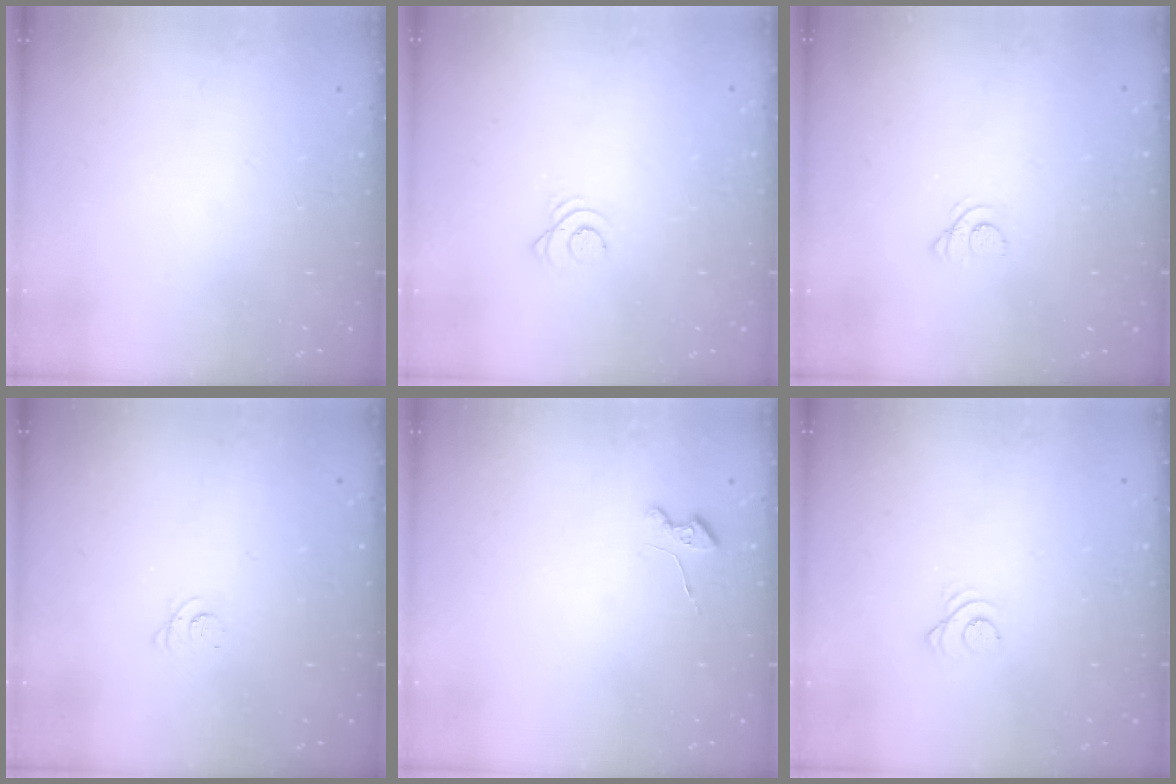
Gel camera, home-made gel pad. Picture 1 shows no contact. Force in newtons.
{"total": 2.7, "press": 2.7, "slide": 0.3}
{"total": 1.6, "press": 1.6, "slide": 0.2}
{"total": 2.4, "press": 2.4, "slide": 0.3}
{"total": 3.5, "press": 3.5, "slide": 0.4}
{"total": 2.5, "press": 2.5, "slide": 0.2}